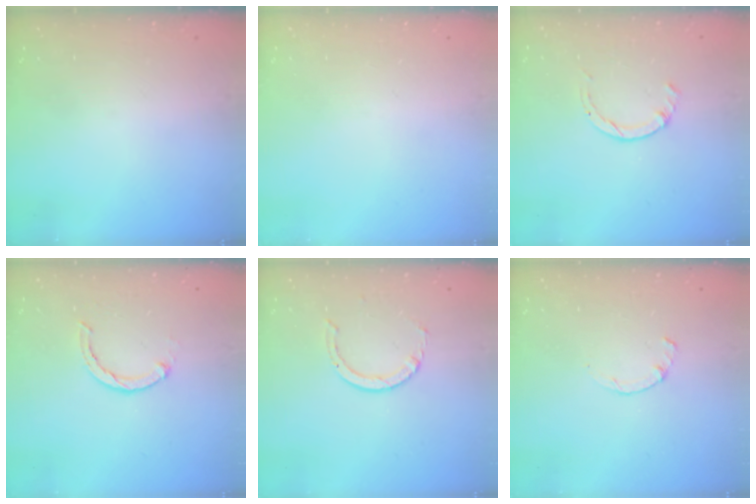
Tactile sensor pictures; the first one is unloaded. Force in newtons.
{"total": 0.0}
{"total": 1.4, "press": 1.4, "slide": 0.2}
{"total": 2.4, "press": 2.4, "slide": 0.4}
{"total": 3.3, "press": 3.3, "slide": 0.3}
{"total": 0.9, "press": 0.8, "slide": 0.3}